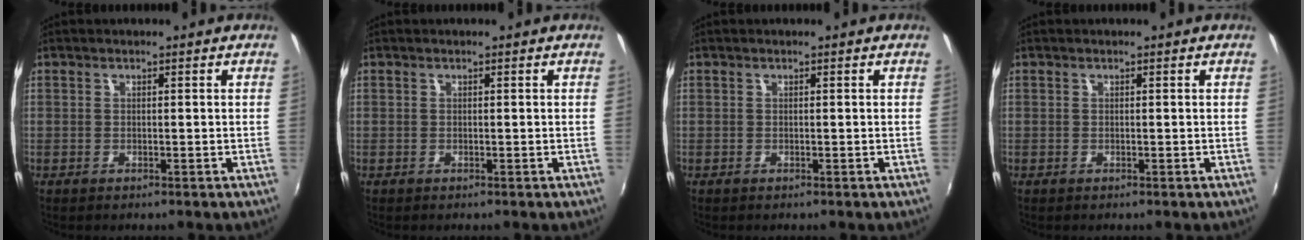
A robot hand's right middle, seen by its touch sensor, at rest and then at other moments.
{"total": 0.0}
{"total": 0.0}
{"total": 0.0}